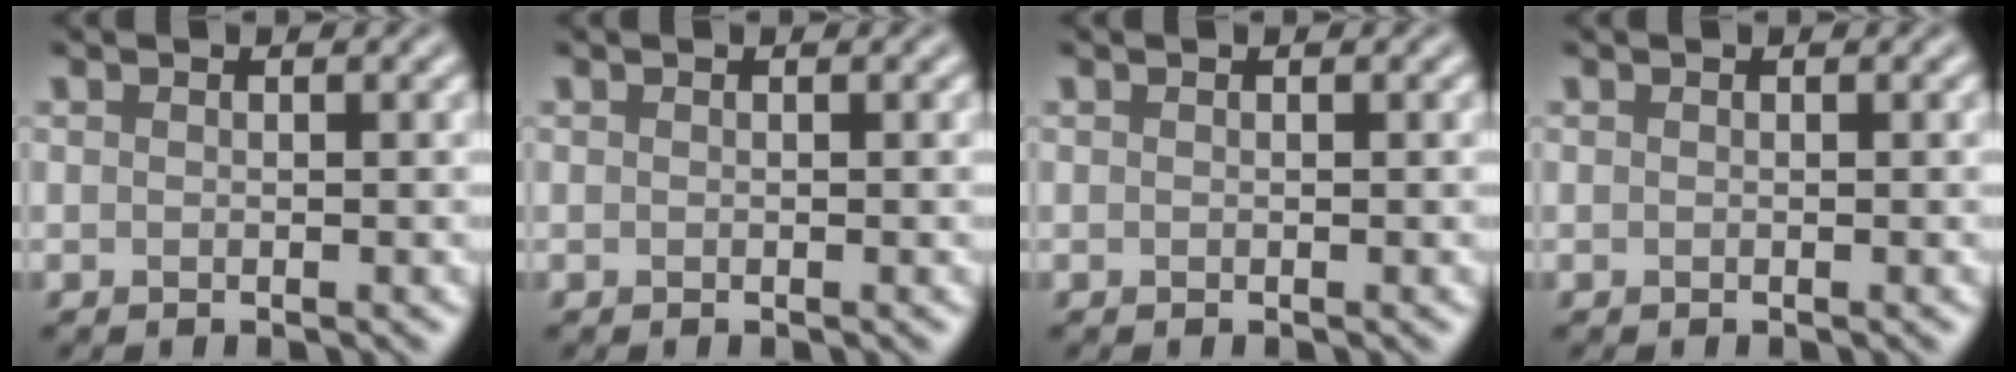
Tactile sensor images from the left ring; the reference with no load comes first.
{"total": 0.0}
{"total": 0.0}
{"total": 0.0}